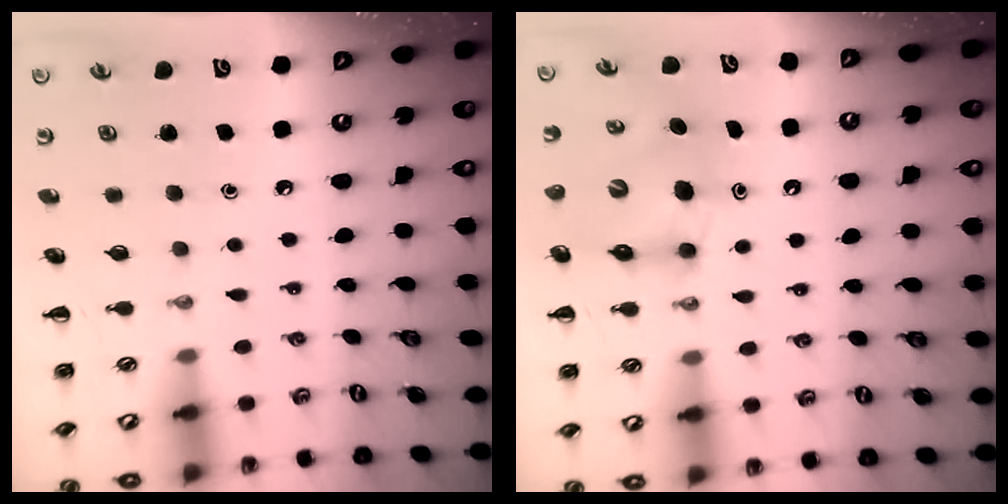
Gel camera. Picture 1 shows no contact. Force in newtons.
{"total": 7.6, "press": 7.5, "slide": 1.4}